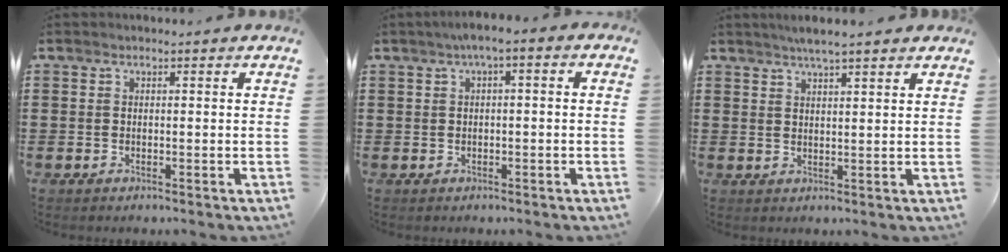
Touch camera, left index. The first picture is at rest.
{"total": 2.2, "force": [-0.8, 0.6, 2.0], "torque": [-0.035, 0.006, -0.017]}
{"total": 3.2, "force": [2.8, 0.1, 1.6], "torque": [-0.037, 0.000, 0.051]}